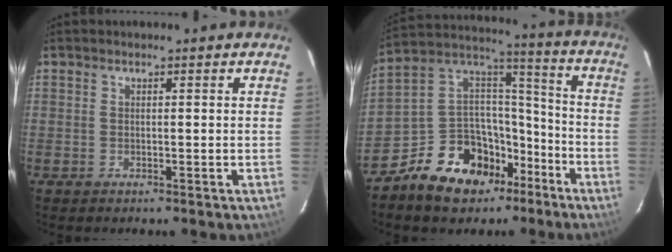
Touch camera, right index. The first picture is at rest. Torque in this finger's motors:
{"motor_torque": [1.11, -1.03, 0.08, 0.00]}